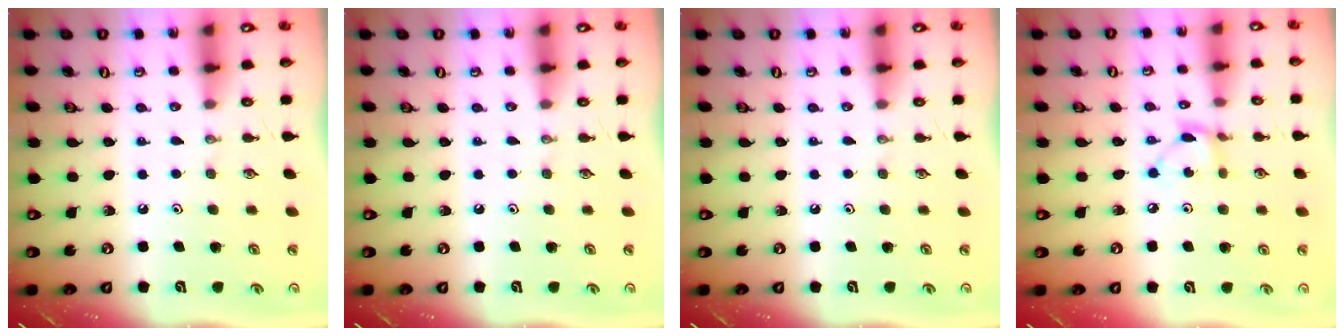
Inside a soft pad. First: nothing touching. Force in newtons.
{"total": 0.0}
{"total": 0.0}
{"total": 3.4, "press": 3.4, "slide": 0.1}